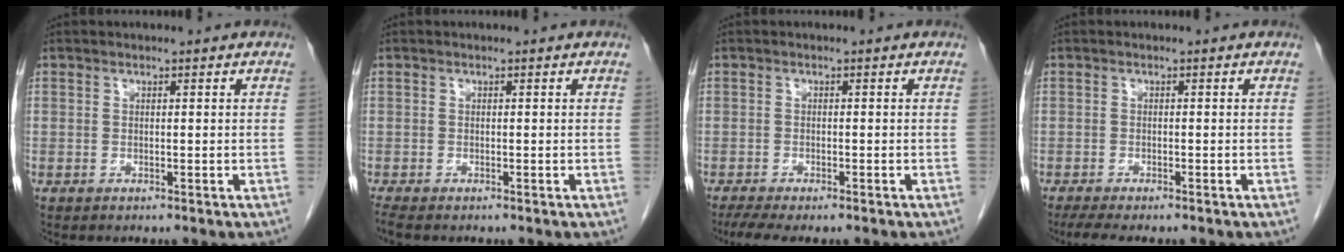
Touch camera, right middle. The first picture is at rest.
{"total": 1.1, "force": [-1.0, 0.0, 0.5], "torque": [-0.016, -0.005, -0.020]}
{"total": 5.3, "force": [-4.1, 1.0, 3.2], "torque": [-0.051, -0.014, -0.064]}
{"total": 5.2, "force": [-4.3, 0.8, 2.9], "torque": [-0.042, -0.013, -0.064]}